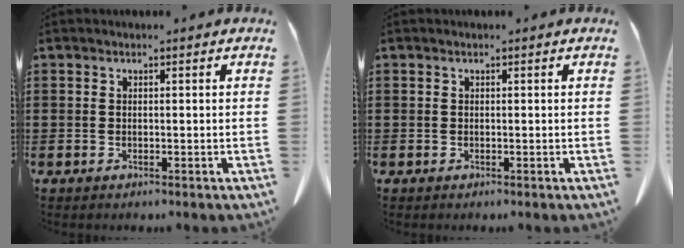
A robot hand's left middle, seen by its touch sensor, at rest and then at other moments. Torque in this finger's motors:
{"motor_torque": [0.00, 0.00, 0.00, 0.00]}